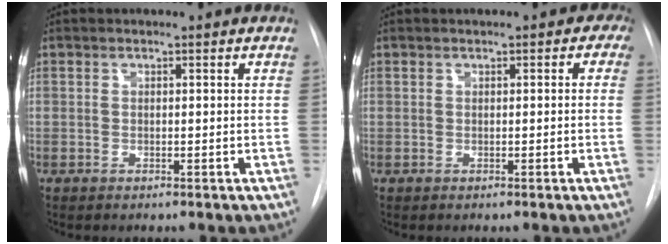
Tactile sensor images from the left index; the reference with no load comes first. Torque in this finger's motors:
{"motor_torque": [0.57, -0.80, -0.05, 0.02]}